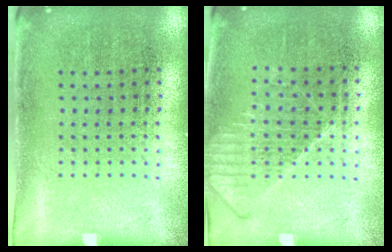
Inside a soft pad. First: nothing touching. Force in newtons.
{"total": 1.2, "press": 1.2, "slide": 0.3}